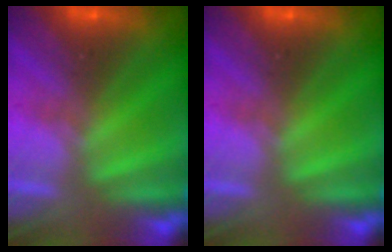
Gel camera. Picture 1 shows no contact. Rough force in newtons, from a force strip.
{"total": 0.0}